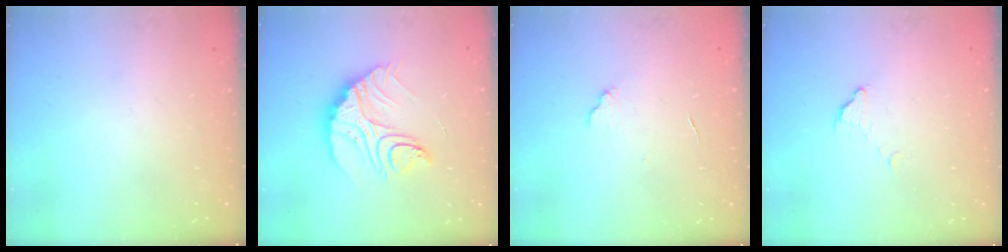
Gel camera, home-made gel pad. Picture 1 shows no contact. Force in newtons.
{"total": 12.9, "press": 12.9, "slide": 0.9}
{"total": 5.4, "press": 5.4, "slide": 0.5}
{"total": 4.3, "press": 4.3, "slide": 0.2}